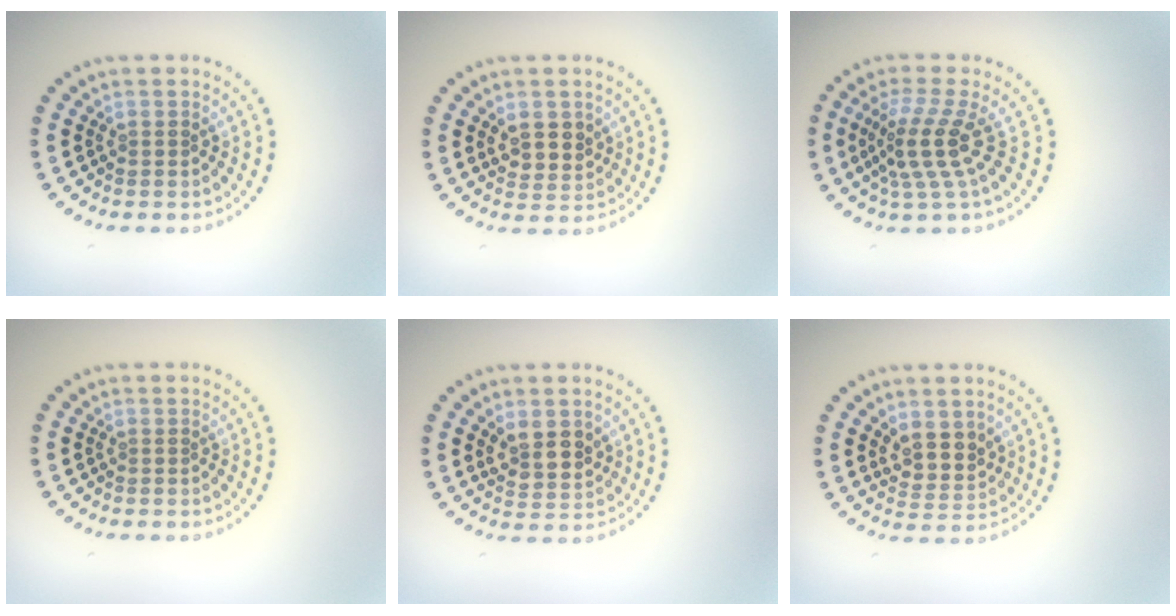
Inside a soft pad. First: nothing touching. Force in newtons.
{"total": 2.6, "press": 2.4, "slide": 1.0}
{"total": 3.9, "press": 2.8, "slide": 2.7}
{"total": 0.0}
{"total": 2.8, "press": 2.6, "slide": 1.1}
{"total": 2.9, "press": 2.5, "slide": 1.6}